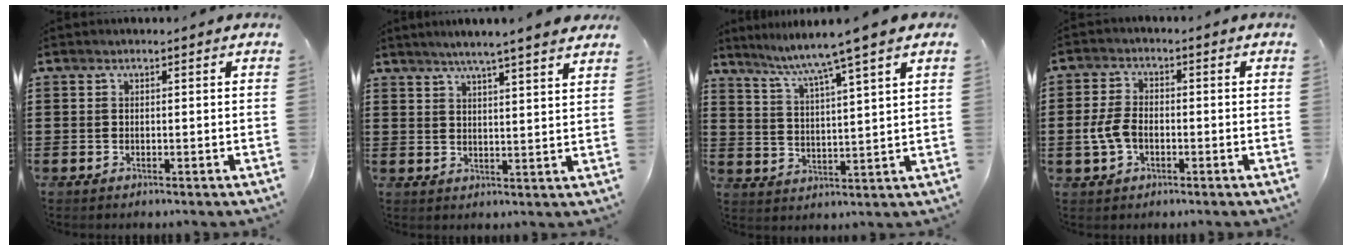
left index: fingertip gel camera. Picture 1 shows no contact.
{"total": 4.0, "force": [3.8, -0.8, 1.2], "torque": [-0.037, -0.018, 0.065]}
{"total": 6.1, "force": [4.8, -1.4, 3.5], "torque": [-0.086, -0.031, 0.073]}
{"total": 4.9, "force": [-1.0, 3.0, 3.8], "torque": [-0.096, -0.003, -0.025]}